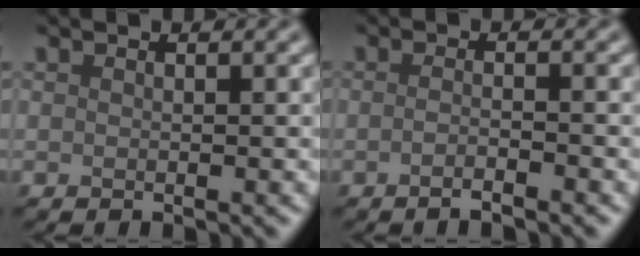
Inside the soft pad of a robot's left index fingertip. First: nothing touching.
{"total": 1.9, "force": [-1.0, 0.5, 1.5], "torque": [-0.017, -0.001, -0.024]}